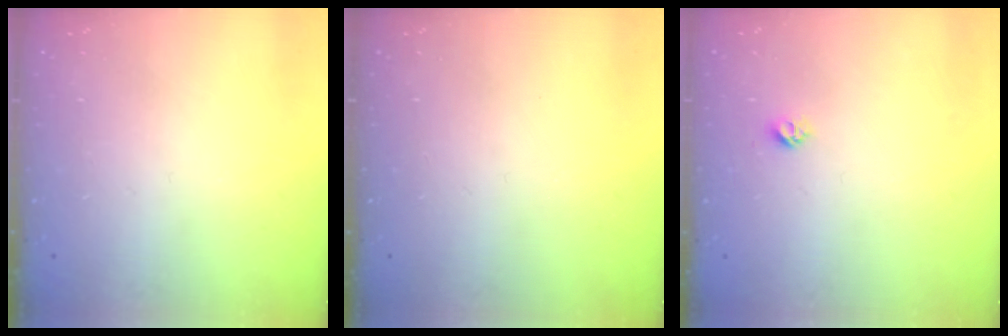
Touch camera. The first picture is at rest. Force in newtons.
{"total": 0.0}
{"total": 3.8, "press": 3.8, "slide": 0.6}